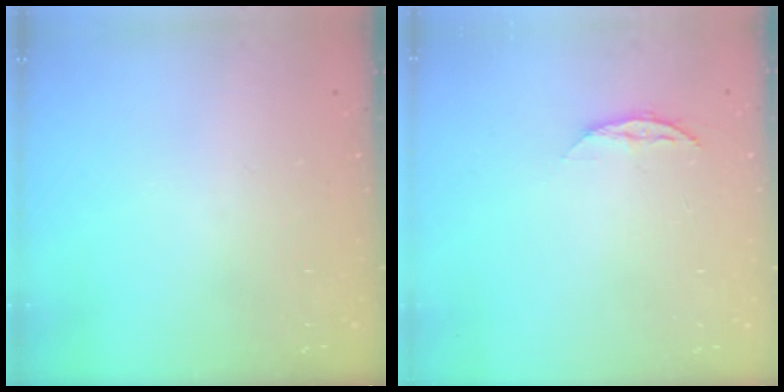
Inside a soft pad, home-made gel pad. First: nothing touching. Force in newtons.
{"total": 5.1, "press": 5.1, "slide": 0.7}